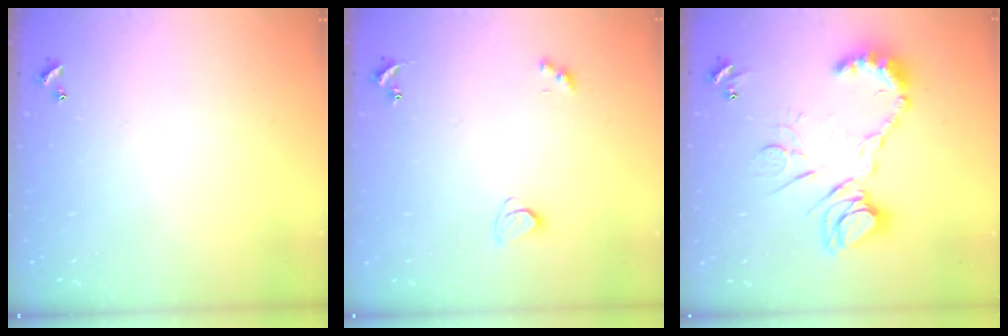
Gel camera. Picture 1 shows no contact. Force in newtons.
{"total": 2.1, "press": 2.1, "slide": 0.4}
{"total": 16.1, "press": 16.0, "slide": 1.8}